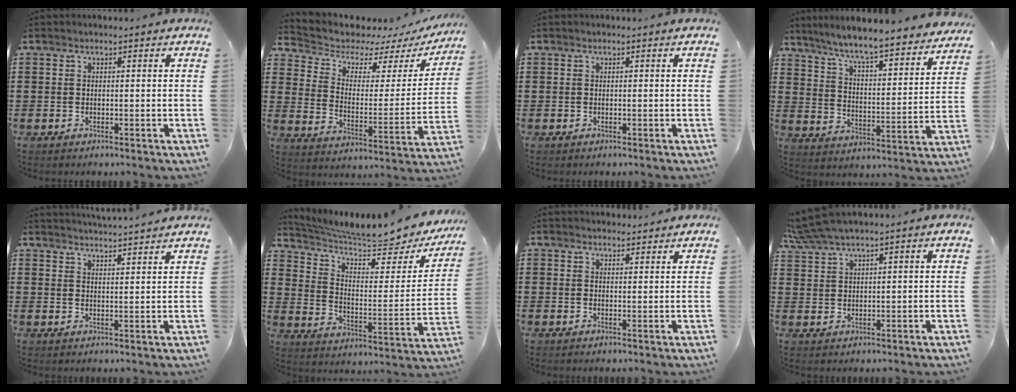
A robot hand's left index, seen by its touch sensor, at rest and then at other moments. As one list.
[{"total": 4.8, "force": [4.1, 2.0, 1.5], "torque": [-0.057, -0.031, 0.065]}, {"total": 0.0}, {"total": 6.5, "force": [5.9, -0.4, 2.7], "torque": [-0.078, -0.048, 0.094]}, {"total": 3.0, "force": [3.0, -0.6, 0.0], "torque": [-0.009, -0.016, 0.054]}, {"total": 7.5, "force": [6.7, 0.3, 3.3], "torque": [-0.089, -0.053, 0.107]}, {"total": 1.7, "force": [1.7, 0.3, 0.1], "torque": [-0.005, 0.003, 0.033]}, {"total": 3.5, "force": [2.8, 0.1, 2.1], "torque": [-0.051, -0.001, 0.051]}]